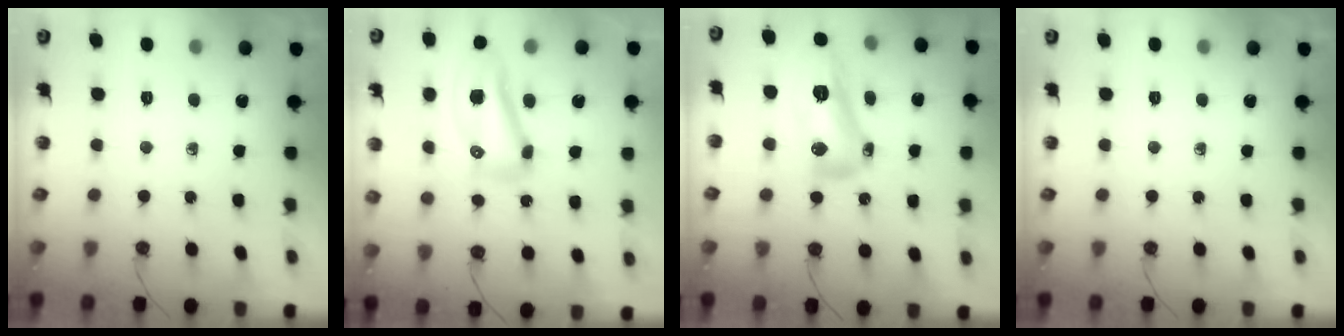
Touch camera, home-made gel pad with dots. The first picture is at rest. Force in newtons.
{"total": 11.8, "press": 11.7, "slide": 1.5}
{"total": 15.7, "press": 15.4, "slide": 3.1}
{"total": 0.0}